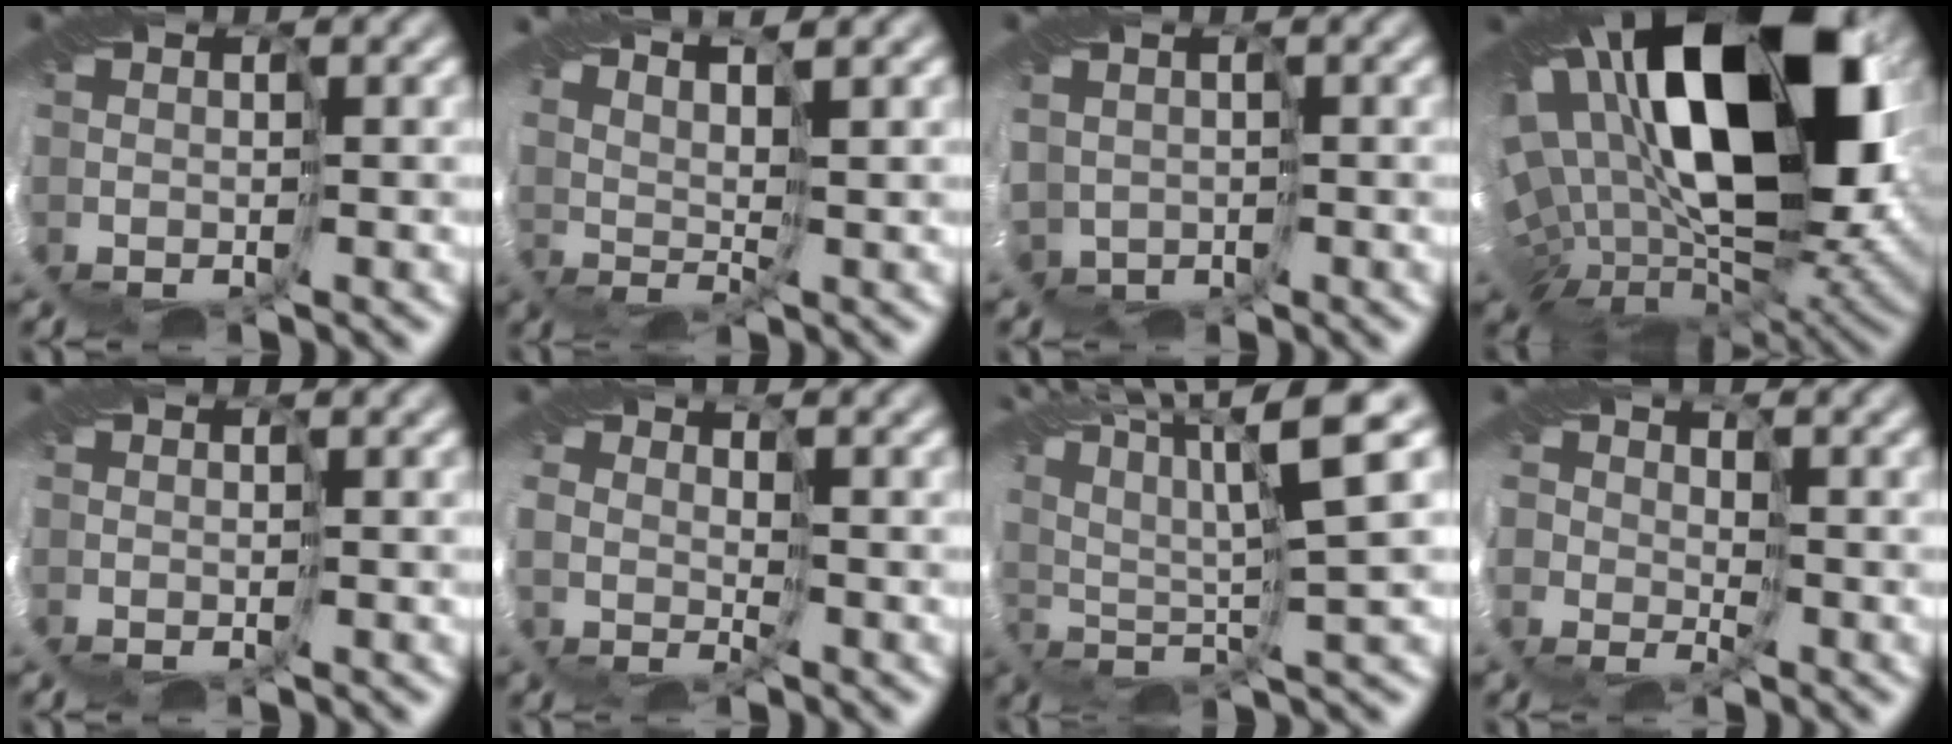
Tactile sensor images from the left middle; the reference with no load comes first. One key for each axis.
{"total": 4.5, "fx": 4.4, "fy": -0.6, "fz": 0.4, "tx": -0.009, "ty": 0.013, "tz": 0.058}
{"total": 2.6, "fx": 0.1, "fy": 2.4, "fz": 1.1, "tx": -0.031, "ty": -0.015, "tz": -0.006}
{"total": 17.7, "fx": 5.5, "fy": 8.7, "fz": 14.4, "tx": -0.252, "ty": -0.007, "tz": 0.106}
{"total": 0.0}
{"total": 2.0, "fx": 1.4, "fy": -0.7, "fz": -1.2, "tx": 0.012, "ty": 0.002, "tz": 0.026}
{"total": 9.3, "fx": 5.7, "fy": 1.0, "fz": 7.3, "tx": -0.151, "ty": 0.027, "tz": 0.104}
{"total": 1.6, "fx": 1.0, "fy": 1.2, "fz": -0.4, "tx": 0.002, "ty": -0.003, "tz": 0.024}